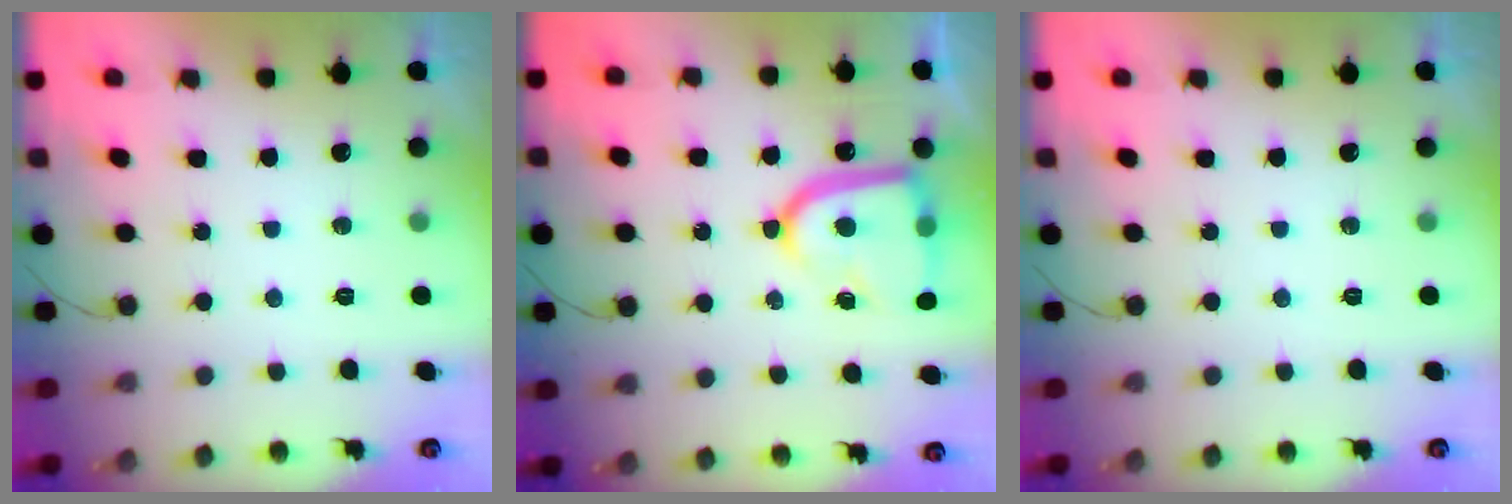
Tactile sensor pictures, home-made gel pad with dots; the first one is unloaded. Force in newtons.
{"total": 16.0, "press": 15.9, "slide": 1.6}
{"total": 0.0}